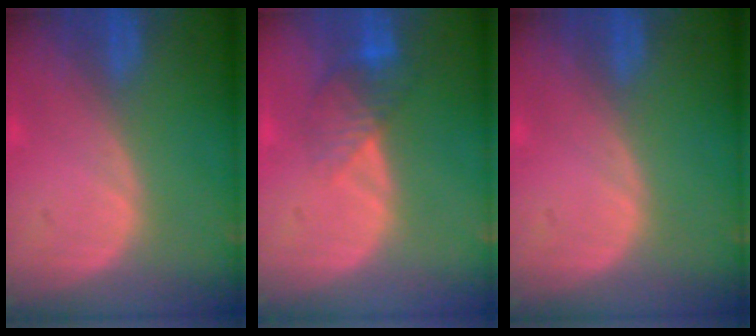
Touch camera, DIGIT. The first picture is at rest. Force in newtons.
{"total": 4.2, "press": 3.8, "slide": 1.7}
{"total": 0.0}